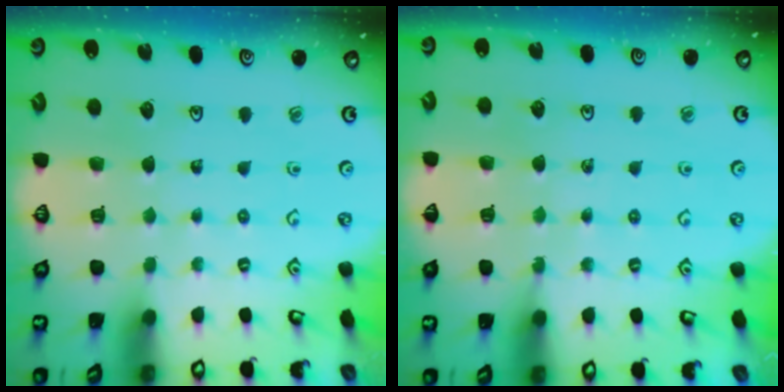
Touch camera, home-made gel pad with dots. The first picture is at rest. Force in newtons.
{"total": 6.1, "press": 6.0, "slide": 1.2}